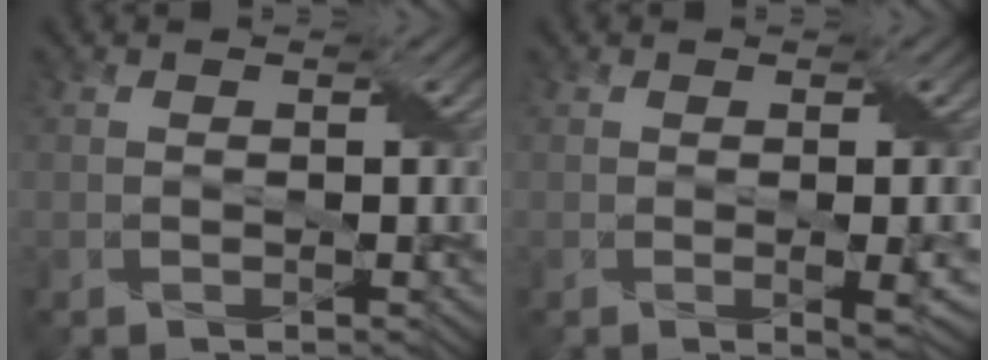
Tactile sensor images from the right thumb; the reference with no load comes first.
{"total": 2.1, "force": [-0.1, 0.2, 2.1], "torque": [-0.036, 0.002, 0.000]}